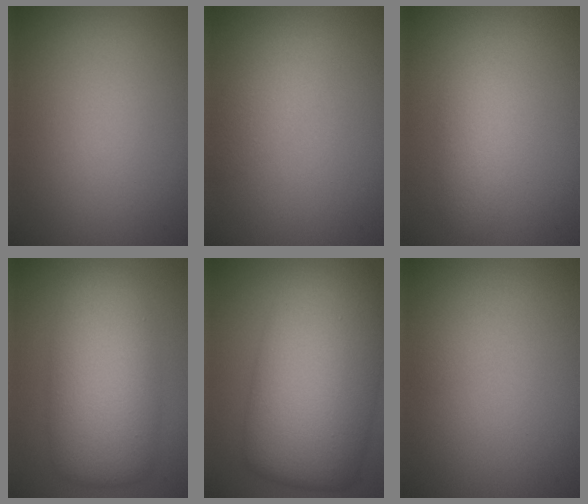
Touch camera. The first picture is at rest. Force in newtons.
{"total": 2.1, "press": 2.1, "slide": 0.1}
{"total": 2.1, "press": 2.1, "slide": 0.1}
{"total": 8.0, "press": 8.0, "slide": 0.4}
{"total": 12.7, "press": 12.7, "slide": 0.2}
{"total": 0.6, "press": 0.6, "slide": 0.0}